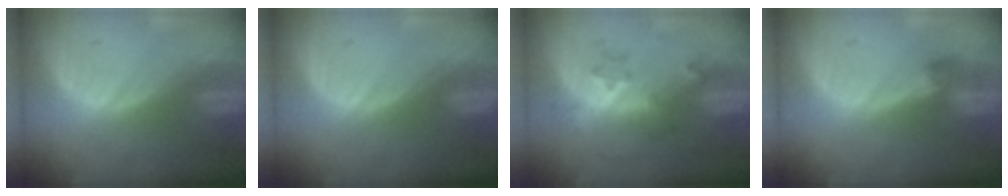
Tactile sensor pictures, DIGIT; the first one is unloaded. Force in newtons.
{"total": 0.0}
{"total": 6.1, "press": 5.4, "slide": 2.8}
{"total": 3.0, "press": 2.6, "slide": 1.4}